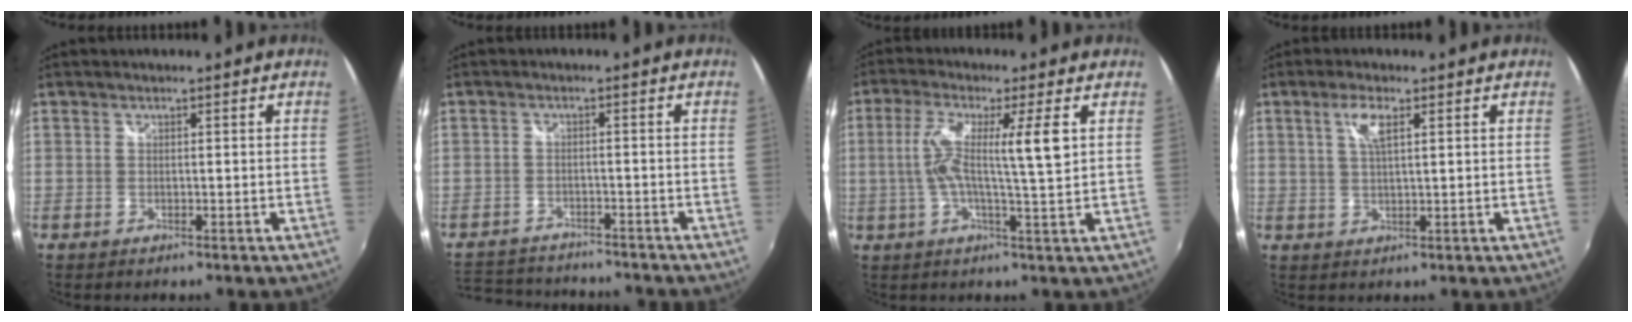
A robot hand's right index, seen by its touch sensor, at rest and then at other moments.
{"total": 10.6, "force": [-9.4, 3.7, 3.0], "torque": [-0.089, 0.013, -0.147]}
{"total": 9.9, "force": [1.2, -0.4, 9.8], "torque": [-0.175, -0.003, 0.019]}
{"total": 4.0, "force": [1.7, 1.0, 3.5], "torque": [-0.068, 0.004, 0.032]}